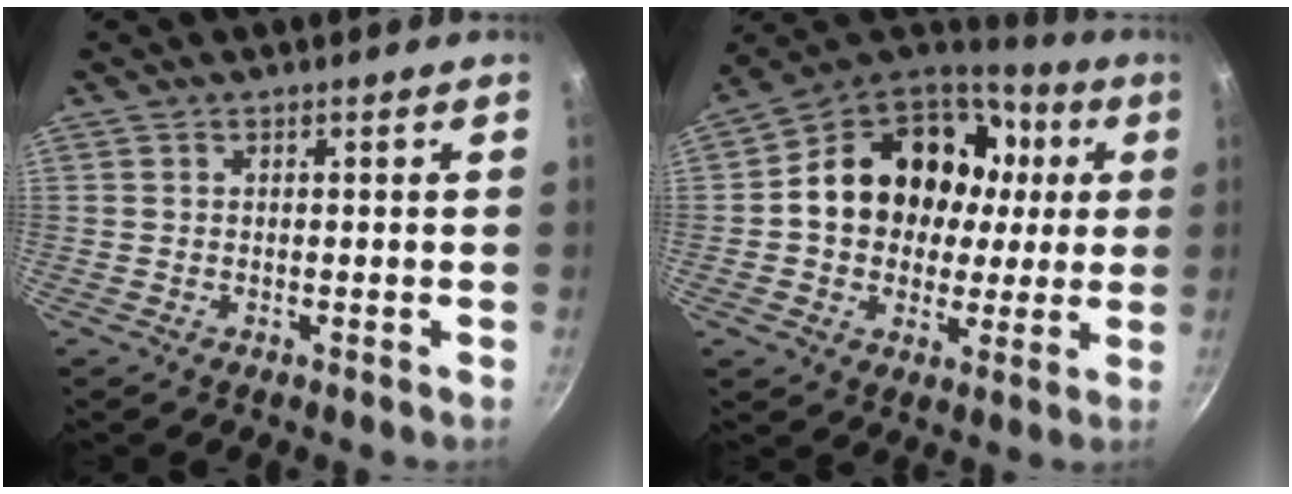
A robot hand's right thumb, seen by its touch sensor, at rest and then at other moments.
{"total": 22.0, "force": [3.6, 17.5, 12.8], "torque": [-0.192, 0.034, 0.058]}